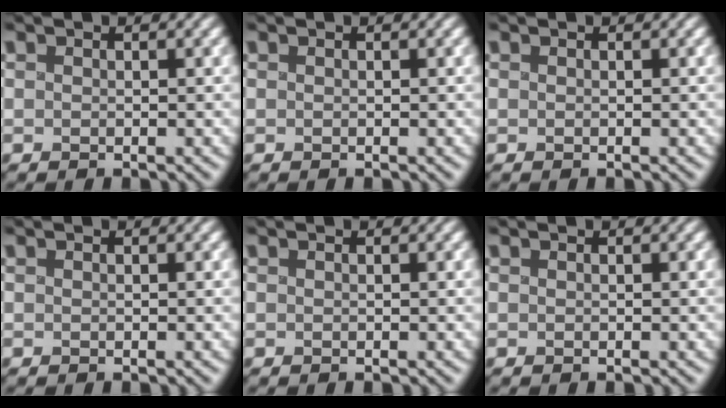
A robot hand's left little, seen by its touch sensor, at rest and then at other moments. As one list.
[{"total": 0.0}, {"total": 0.0}, {"total": 0.0}, {"total": 0.0}, {"total": 0.0}]